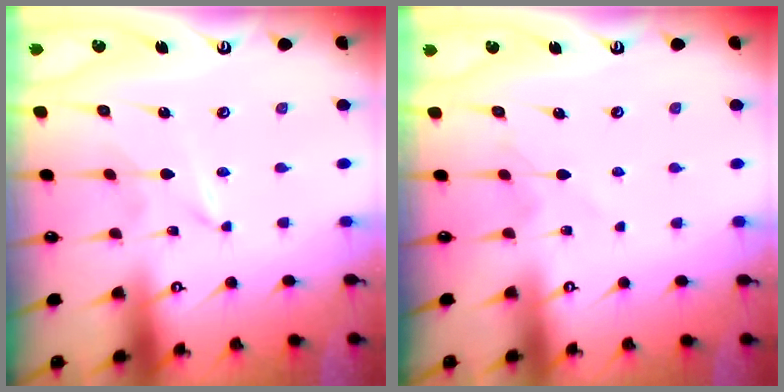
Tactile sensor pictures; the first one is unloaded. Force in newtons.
{"total": 4.4, "press": 4.3, "slide": 0.5}